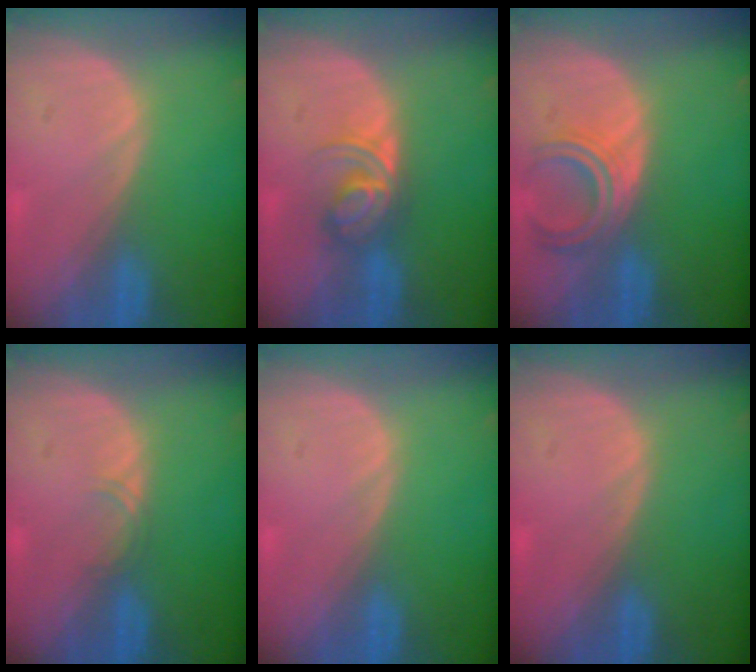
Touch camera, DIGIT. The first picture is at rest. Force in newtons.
{"total": 5.6, "press": 4.9, "slide": 2.8}
{"total": 4.7, "press": 4.7, "slide": 0.4}
{"total": 1.1, "press": 1.1, "slide": 0.1}
{"total": 0.0}
{"total": 0.5, "press": 0.0, "slide": 0.5}